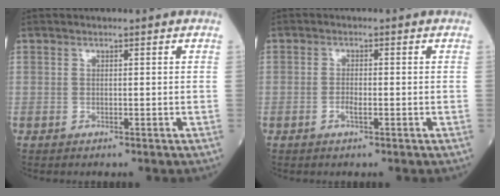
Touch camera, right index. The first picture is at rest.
{"total": 1.6, "force": [-0.6, 0.3, 1.5], "torque": [-0.030, 0.001, -0.009]}